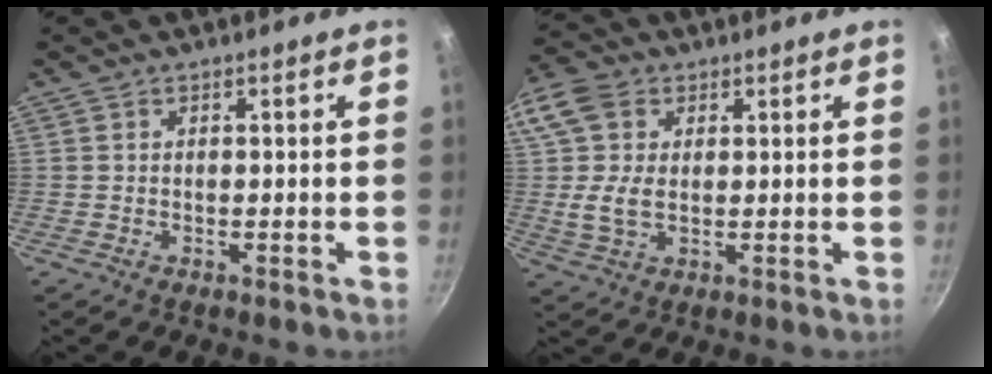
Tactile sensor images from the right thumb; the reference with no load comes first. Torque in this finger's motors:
{"motor_torque": [-0.21, 0.73, 0.29, -0.23, 0.20]}